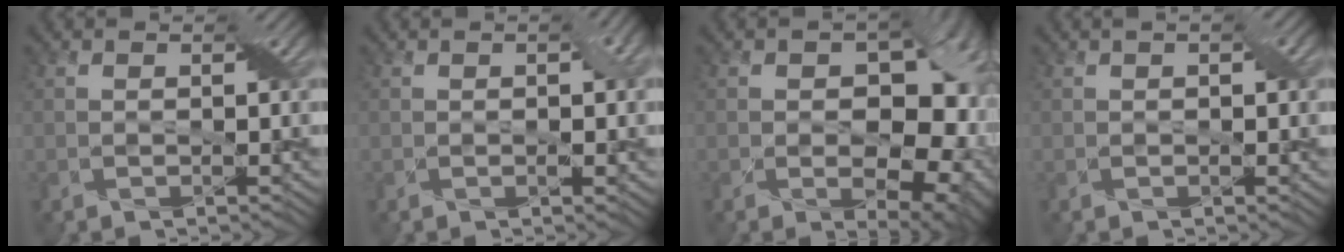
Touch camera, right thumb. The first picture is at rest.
{"total": 2.6, "force": [0.2, 0.7, 2.5], "torque": [-0.038, 0.003, 0.005]}
{"total": 14.1, "force": [-0.9, 9.5, 10.4], "torque": [-0.090, 0.002, 0.009]}
{"total": 1.9, "force": [0.5, 0.7, 1.7], "torque": [-0.023, 0.004, 0.010]}